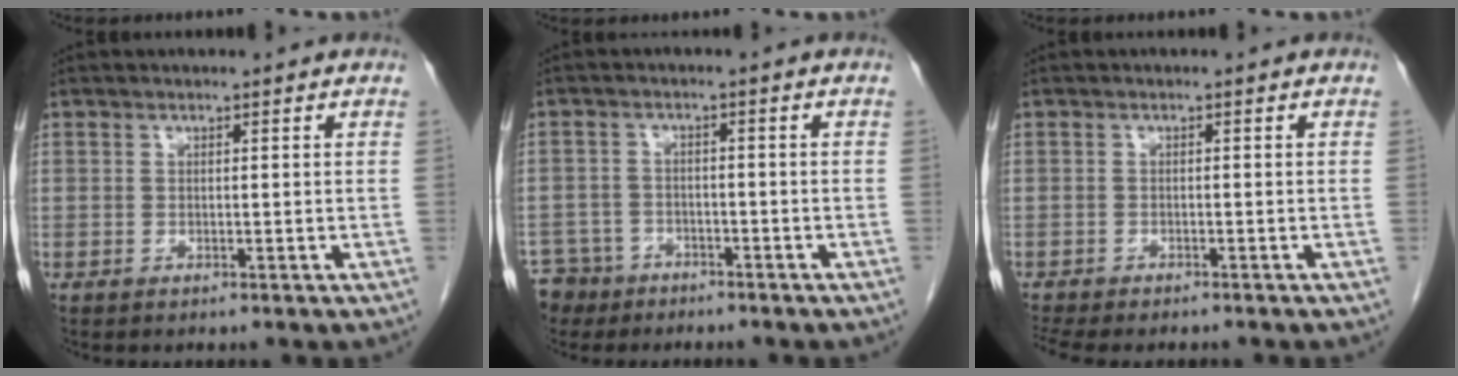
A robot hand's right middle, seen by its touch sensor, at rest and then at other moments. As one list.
[{"total": 6.6, "force": [-5.0, 4.3, 0.3], "torque": [-0.014, 0.002, -0.085]}, {"total": 7.6, "force": [-6.7, 1.6, 3.3], "torque": [-0.053, -0.006, -0.097]}]